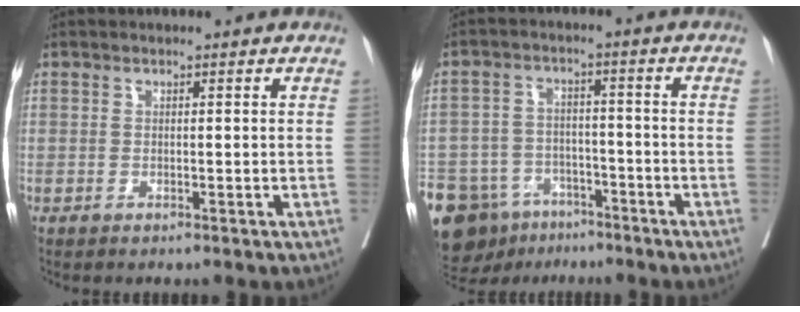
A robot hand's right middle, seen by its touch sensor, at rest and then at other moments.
{"total": 16.8, "force": [-11.1, 10.7, 6.6], "torque": [-0.175, 0.003, -0.167]}